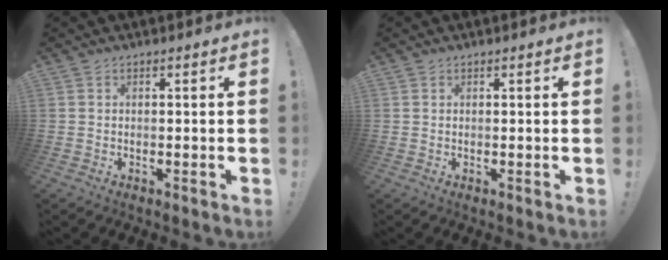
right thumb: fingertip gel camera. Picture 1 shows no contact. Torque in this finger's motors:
{"motor_torque": [-0.43, -0.37, -0.22, 0.91, -0.02]}